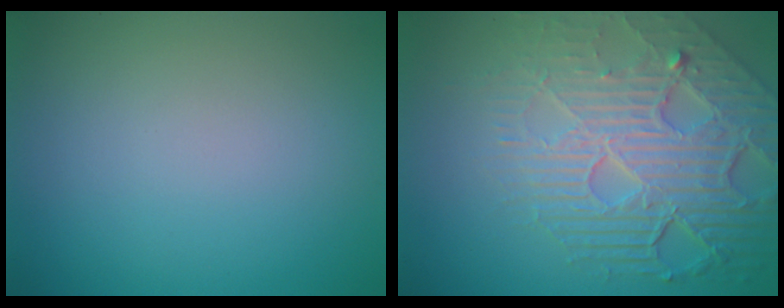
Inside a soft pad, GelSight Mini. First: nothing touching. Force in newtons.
{"total": 8.7, "press": 5.9, "slide": 6.4}